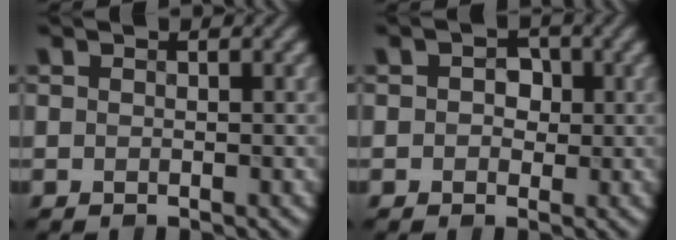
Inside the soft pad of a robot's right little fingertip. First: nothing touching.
{"total": 2.5, "force": [0.5, 2.1, 1.3], "torque": [-0.001, 0.011, -0.014]}